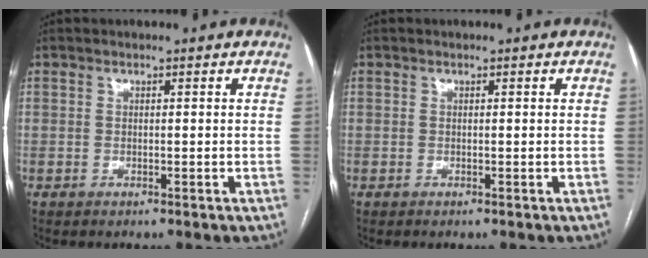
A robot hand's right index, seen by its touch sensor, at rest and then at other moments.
{"total": 0.0}